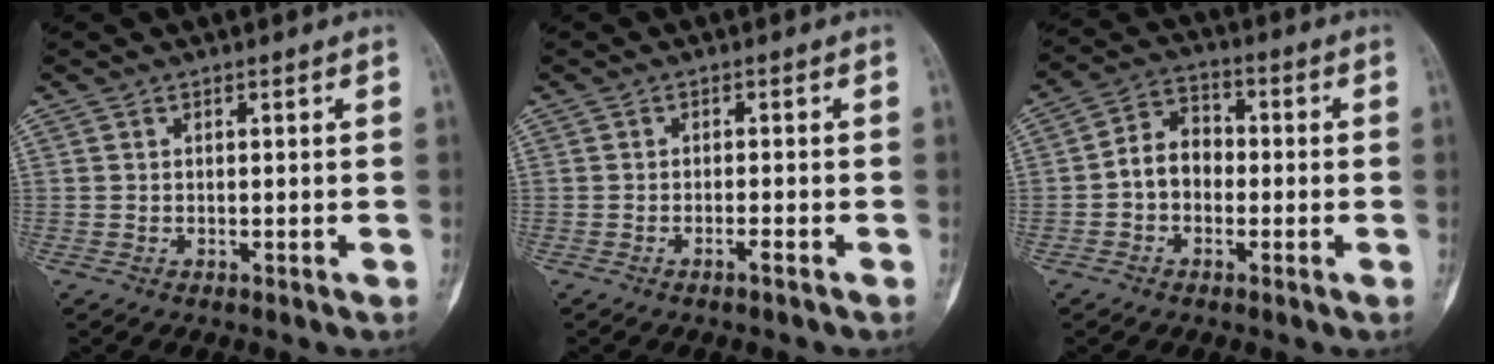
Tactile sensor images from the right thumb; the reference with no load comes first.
{"total": 1.3, "force": [-0.9, -0.1, 0.9], "torque": [-0.019, 0.005, -0.017]}
{"total": 6.9, "force": [-1.2, 5.4, 4.1], "torque": [-0.049, 0.029, -0.037]}